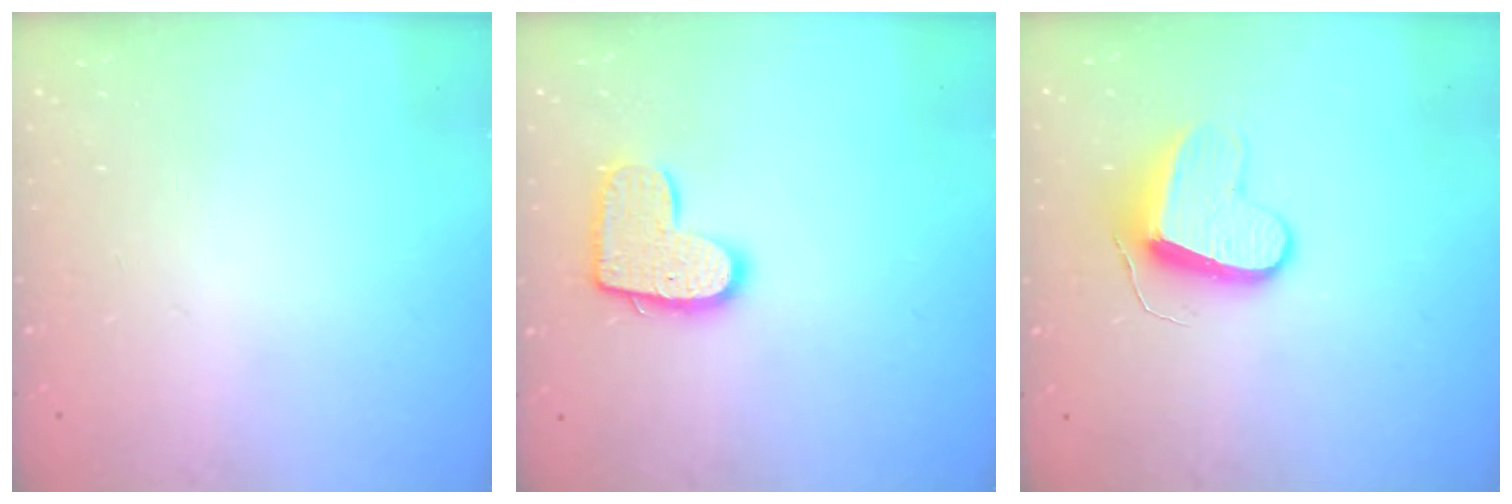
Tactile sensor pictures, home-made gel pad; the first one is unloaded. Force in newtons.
{"total": 12.0, "press": 11.9, "slide": 0.6}
{"total": 9.9, "press": 9.8, "slide": 0.8}